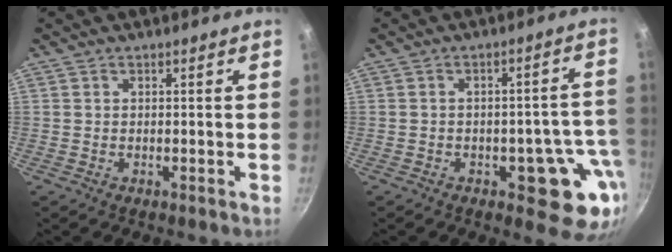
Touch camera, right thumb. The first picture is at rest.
{"total": 11.7, "force": [-4.3, 5.7, 9.2], "torque": [-0.050, 0.028, -0.049]}